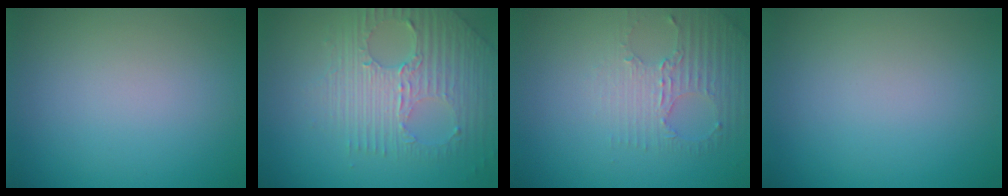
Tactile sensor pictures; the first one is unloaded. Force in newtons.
{"total": 7.1, "press": 4.7, "slide": 5.3}
{"total": 2.8, "press": 2.4, "slide": 1.4}
{"total": 0.0}